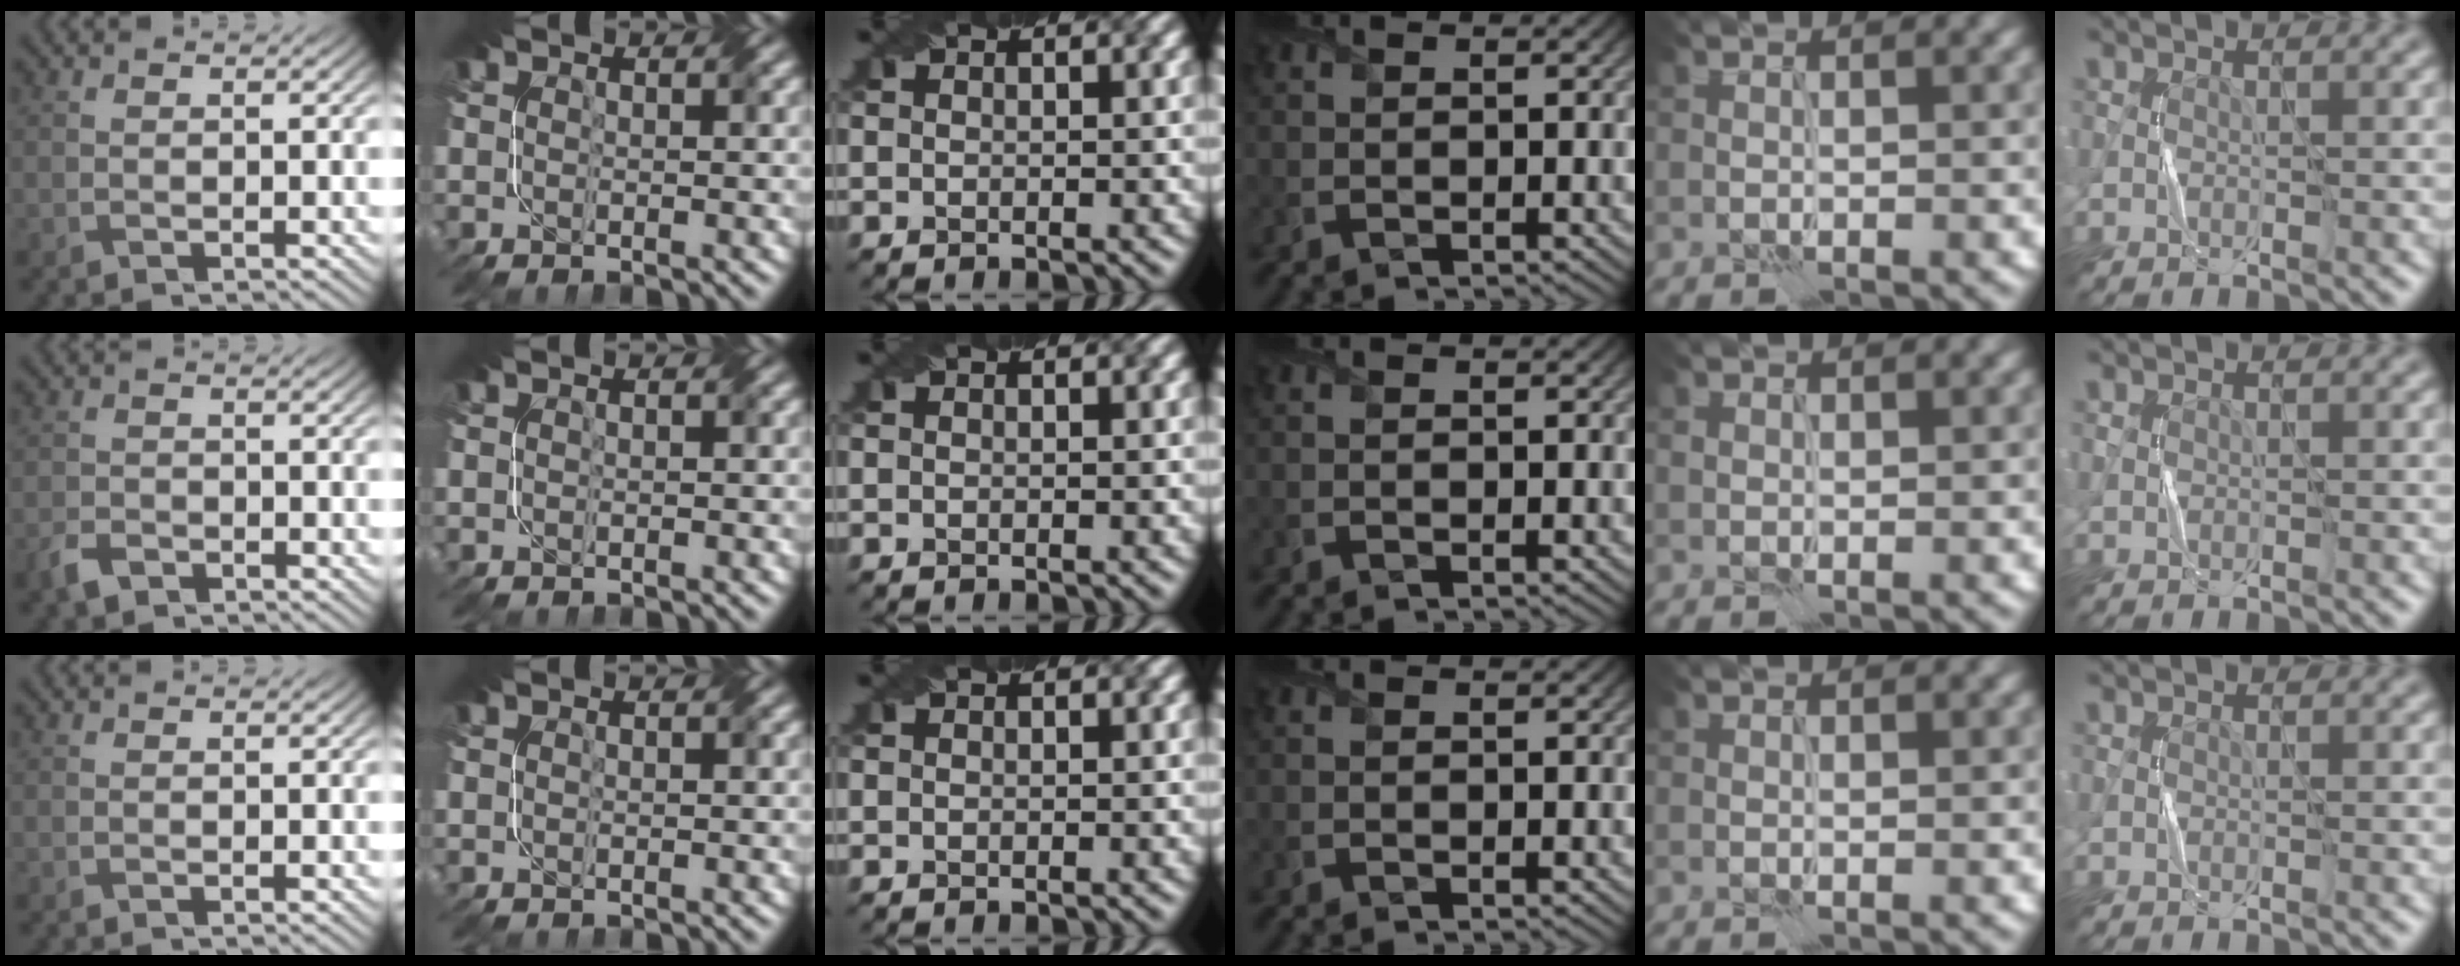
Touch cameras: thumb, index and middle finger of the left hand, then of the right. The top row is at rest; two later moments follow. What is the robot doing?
{"motion": "fold", "object": "napkin"}